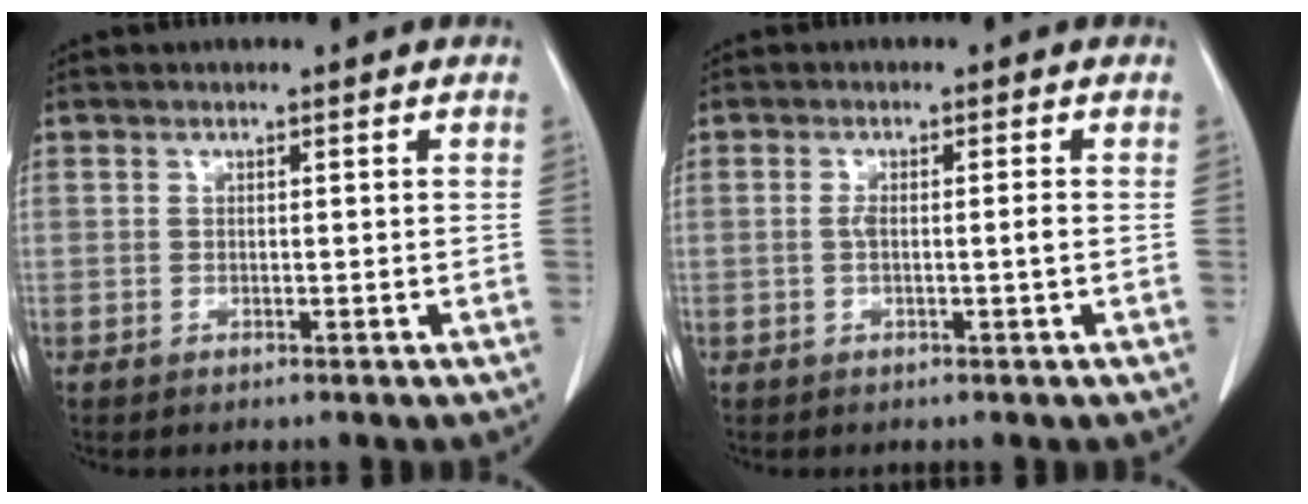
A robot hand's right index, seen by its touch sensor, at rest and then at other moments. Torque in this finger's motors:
{"motor_torque": [0.29, -0.10, -0.01, 0.04]}